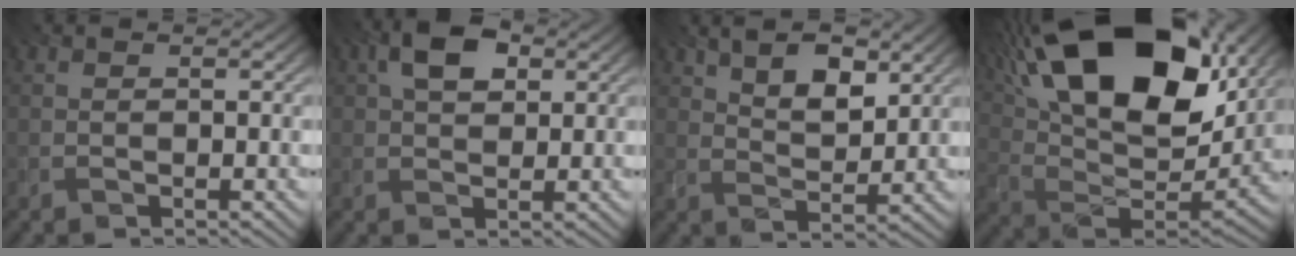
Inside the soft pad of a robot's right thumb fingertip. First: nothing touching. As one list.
[{"total": 5.6, "force": [2.1, 3.3, 3.9], "torque": [-0.077, 0.008, 0.030]}, {"total": 7.3, "force": [3.9, 3.3, 5.1], "torque": [-0.090, 0.002, 0.077]}, {"total": 21.9, "force": [10.7, 10.8, 15.8], "torque": [-0.289, 0.046, 0.163]}]